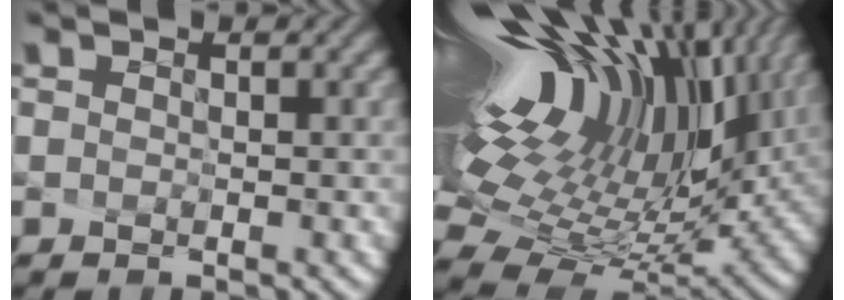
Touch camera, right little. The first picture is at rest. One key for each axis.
{"total": 17.1, "fx": 7.0, "fy": 8.2, "fz": 13.2, "tx": -0.270, "ty": 0.037, "tz": 0.138}